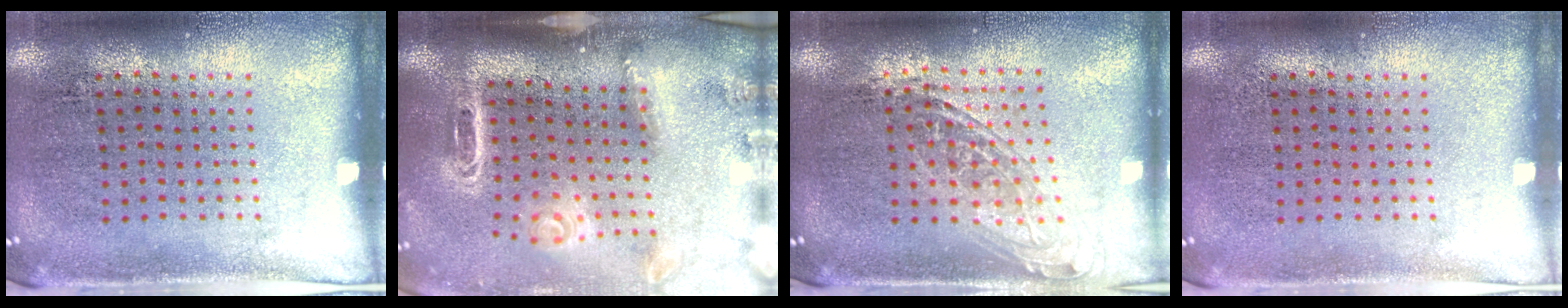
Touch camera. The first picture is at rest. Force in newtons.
{"total": 3.0, "press": 2.1, "slide": 2.1}
{"total": 1.6, "press": 1.3, "slide": 0.9}
{"total": 0.0}